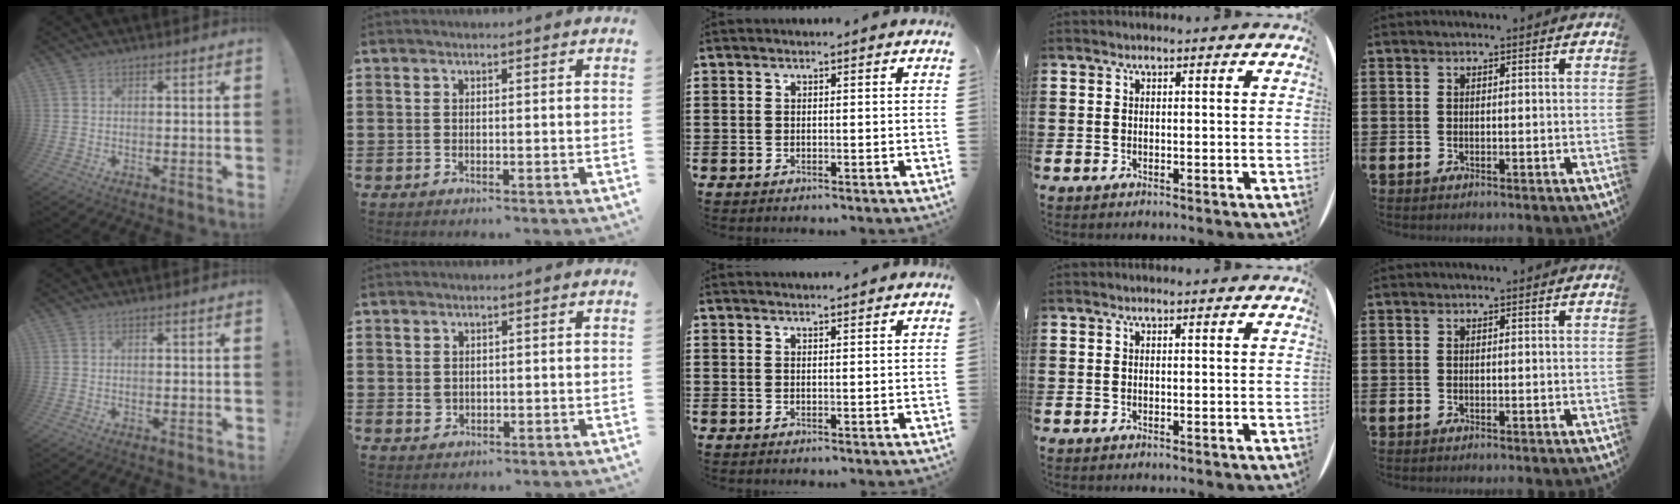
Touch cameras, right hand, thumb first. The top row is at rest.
{"index": {"total": 1.4, "force": [0.2, 1.2, 0.6], "torque": [-0.014, 0.007, 0.003]}, "middle": {"total": 1.4, "force": [1.4, 0.0, 0.2], "torque": [-0.007, 0.001, 0.027]}}